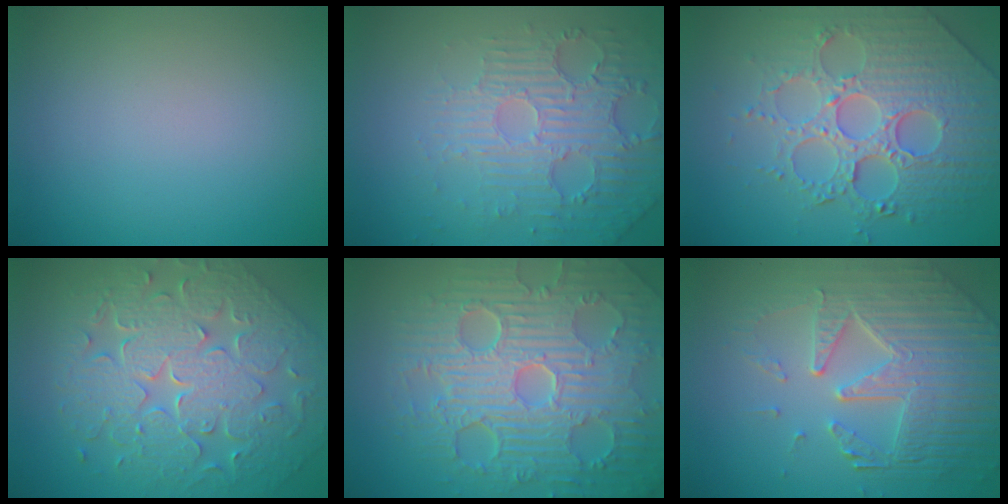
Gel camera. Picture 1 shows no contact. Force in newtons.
{"total": 5.4, "press": 3.6, "slide": 4.0}
{"total": 7.1, "press": 5.9, "slide": 4.0}
{"total": 9.1, "press": 6.7, "slide": 6.2}
{"total": 11.0, "press": 7.2, "slide": 8.3}
{"total": 7.9, "press": 5.6, "slide": 5.5}